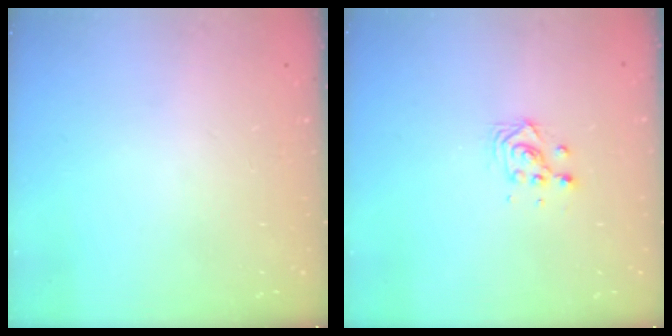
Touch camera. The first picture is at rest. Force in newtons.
{"total": 3.8, "press": 3.8, "slide": 0.3}